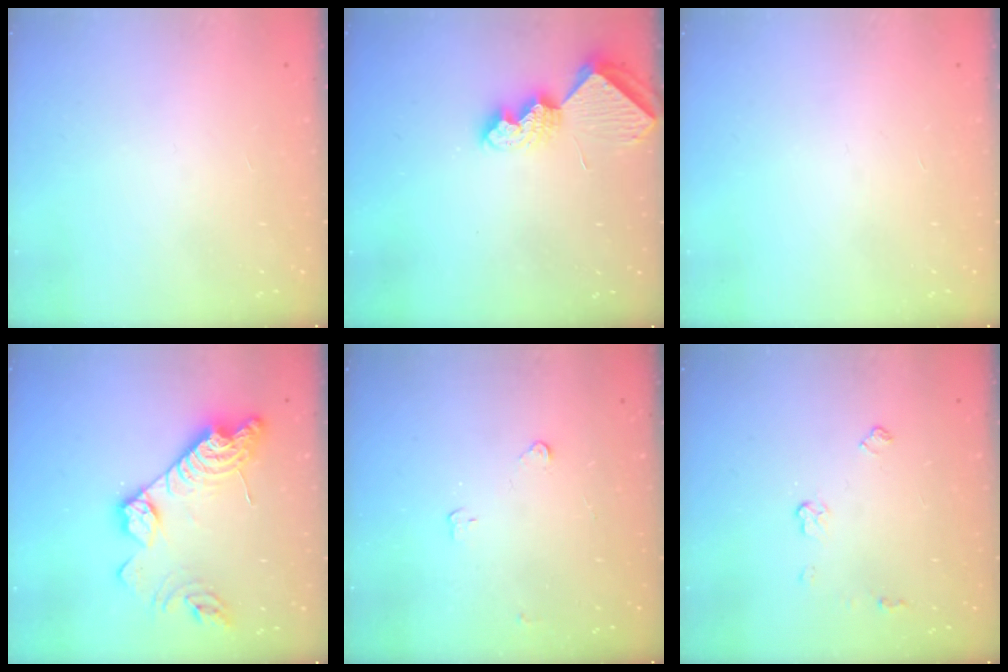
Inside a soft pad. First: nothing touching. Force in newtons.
{"total": 8.0, "press": 8.0, "slide": 1.0}
{"total": 0.0}
{"total": 17.9, "press": 17.9, "slide": 1.4}
{"total": 3.3, "press": 3.3, "slide": 0.5}
{"total": 4.6, "press": 4.6, "slide": 0.7}